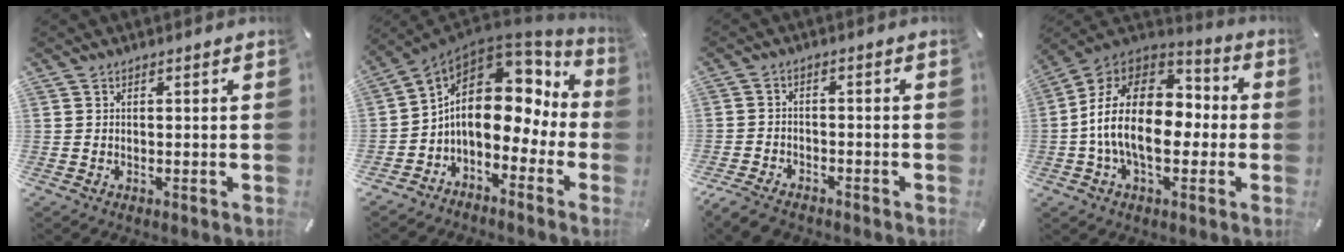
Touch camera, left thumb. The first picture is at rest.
{"total": 12.9, "force": [1.7, 9.1, 9.0], "torque": [-0.156, -0.032, 0.025]}
{"total": 4.4, "force": [-3.6, 2.1, 1.5], "torque": [-0.042, 0.017, -0.074]}
{"total": 20.1, "force": [-2.8, 12.8, 15.2], "torque": [-0.285, 0.022, -0.050]}